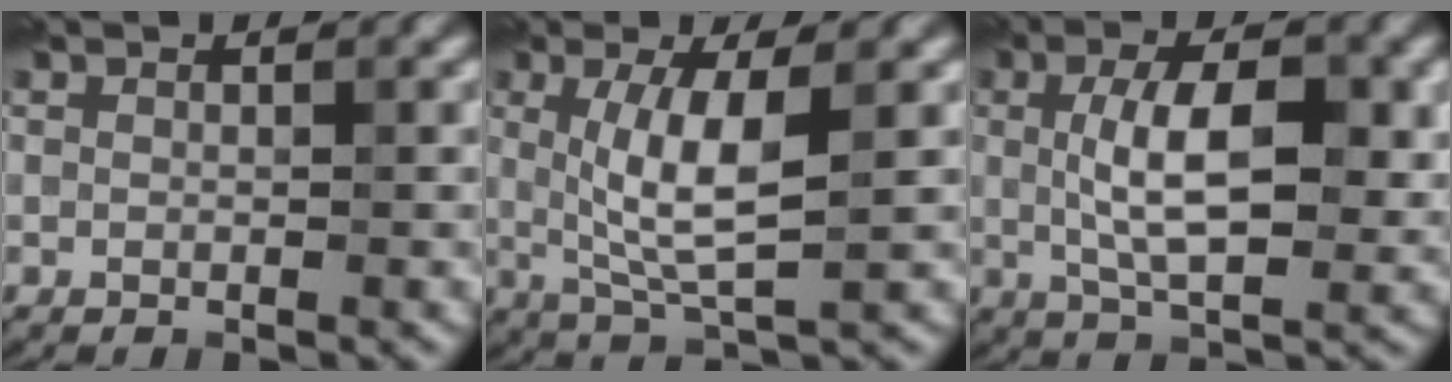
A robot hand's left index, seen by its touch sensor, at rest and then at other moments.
{"total": 5.4, "force": [0.9, 1.3, 5.1], "torque": [-0.106, -0.006, 0.019]}
{"total": 6.9, "force": [0.7, 2.7, 6.3], "torque": [-0.115, 0.001, 0.008]}